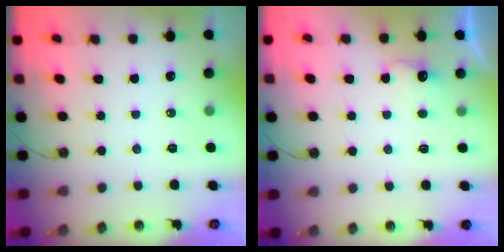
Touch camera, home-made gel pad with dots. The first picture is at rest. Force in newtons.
{"total": 3.8, "press": 3.7, "slide": 0.9}